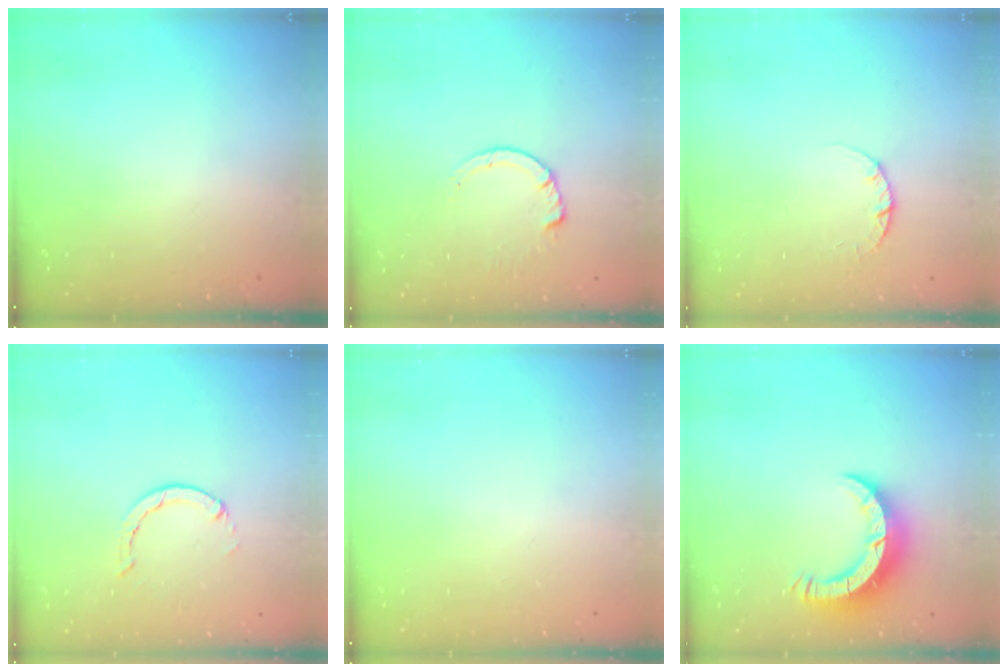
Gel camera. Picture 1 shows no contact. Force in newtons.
{"total": 3.3, "press": 3.3, "slide": 0.4}
{"total": 2.4, "press": 2.4, "slide": 0.3}
{"total": 1.3, "press": 1.2, "slide": 0.3}
{"total": 0.0}
{"total": 8.0, "press": 7.9, "slide": 0.7}